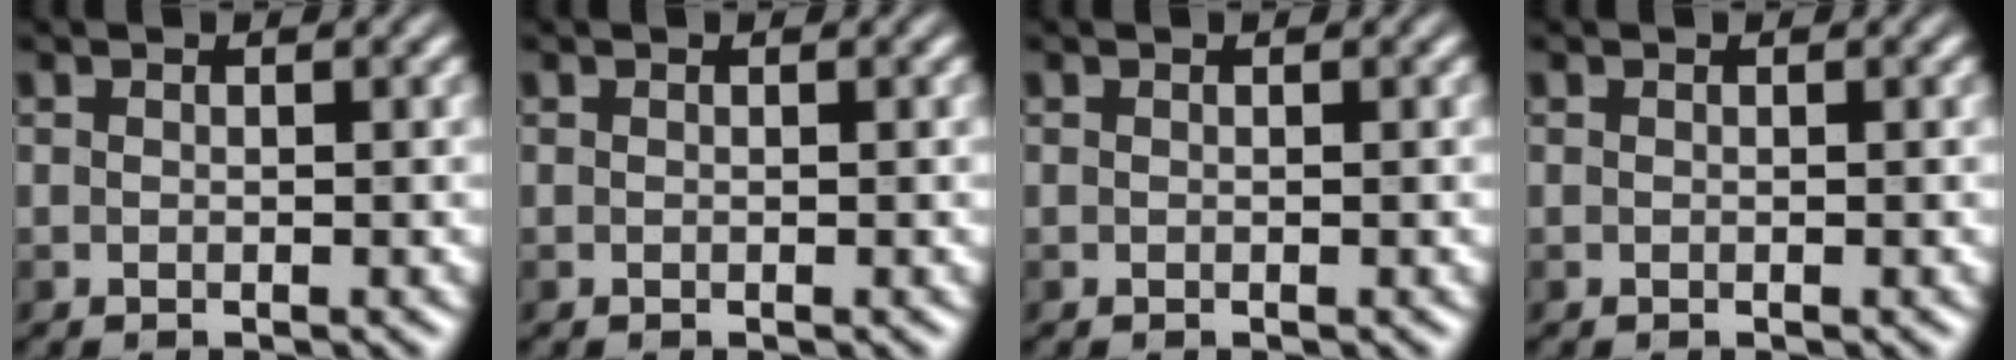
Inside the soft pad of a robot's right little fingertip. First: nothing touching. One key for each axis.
{"total": 0.0}
{"total": 0.0}
{"total": 0.0}